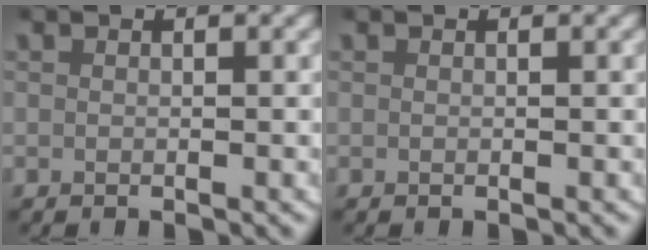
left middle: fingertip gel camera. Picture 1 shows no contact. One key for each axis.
{"total": 0.0}